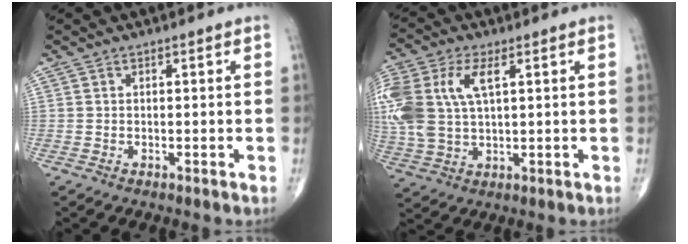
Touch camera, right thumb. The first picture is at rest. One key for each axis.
{"total": 17.0, "fx": 4.5, "fy": 9.5, "fz": 13.4, "tx": -0.339, "ty": 0.011, "tz": 0.088}